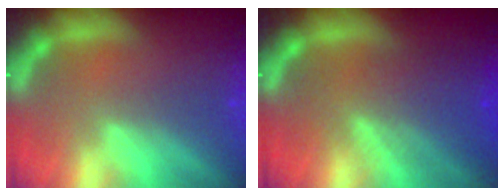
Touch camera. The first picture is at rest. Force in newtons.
{"total": 7.1}